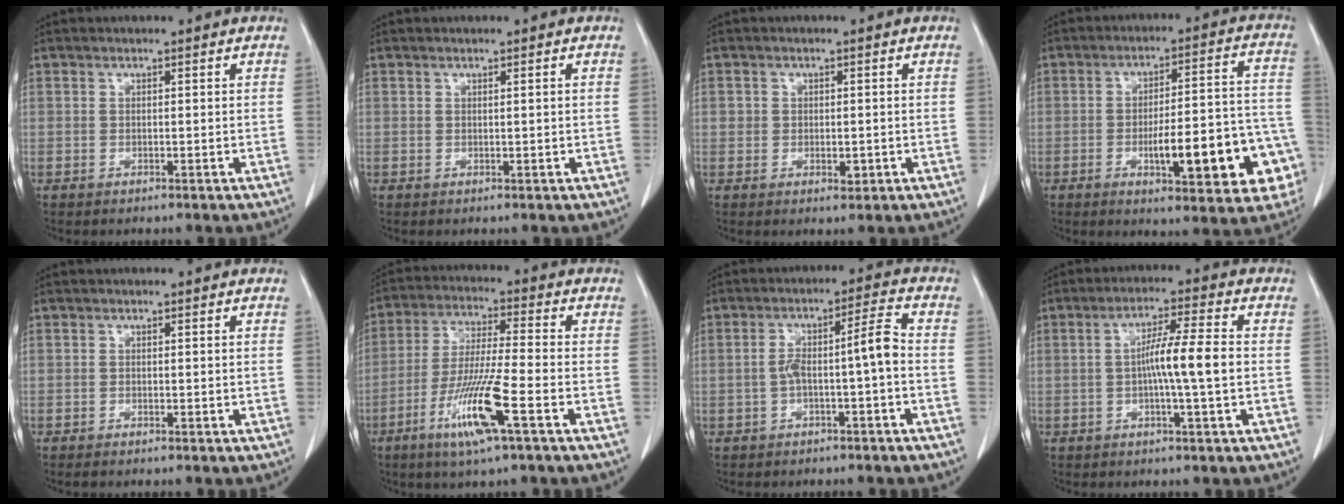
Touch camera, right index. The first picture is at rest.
{"total": 0.9, "force": [0.4, -0.1, 0.8], "torque": [-0.012, -0.002, 0.006]}
{"total": 2.3, "force": [-0.1, 1.7, 1.5], "torque": [-0.013, 0.000, -0.002]}
{"total": 17.2, "force": [-5.6, 3.8, 15.8], "torque": [-0.152, 0.031, -0.063]}
{"total": 0.6, "force": [-0.3, 0.0, 0.5], "torque": [-0.009, -0.001, -0.007]}
{"total": 11.5, "force": [-5.1, -0.2, 10.4], "torque": [-0.203, -0.021, -0.102]}
{"total": 6.1, "force": [-1.3, -0.1, 6.0], "torque": [-0.102, 0.027, -0.019]}
{"total": 7.6, "force": [-0.4, -0.4, 7.6], "torque": [-0.131, 0.006, -0.013]}